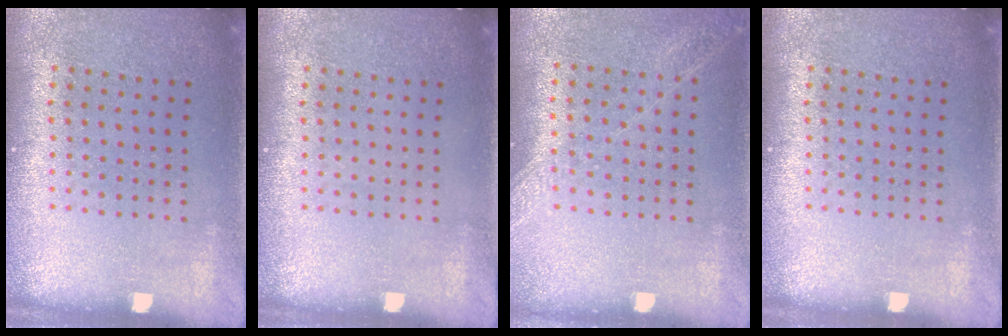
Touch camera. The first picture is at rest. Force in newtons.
{"total": 0.0}
{"total": 1.3, "press": 1.2, "slide": 0.2}
{"total": 0.0}